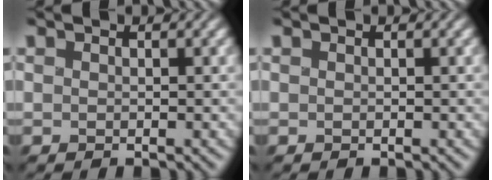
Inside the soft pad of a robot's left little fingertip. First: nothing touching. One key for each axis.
{"total": 0.0}